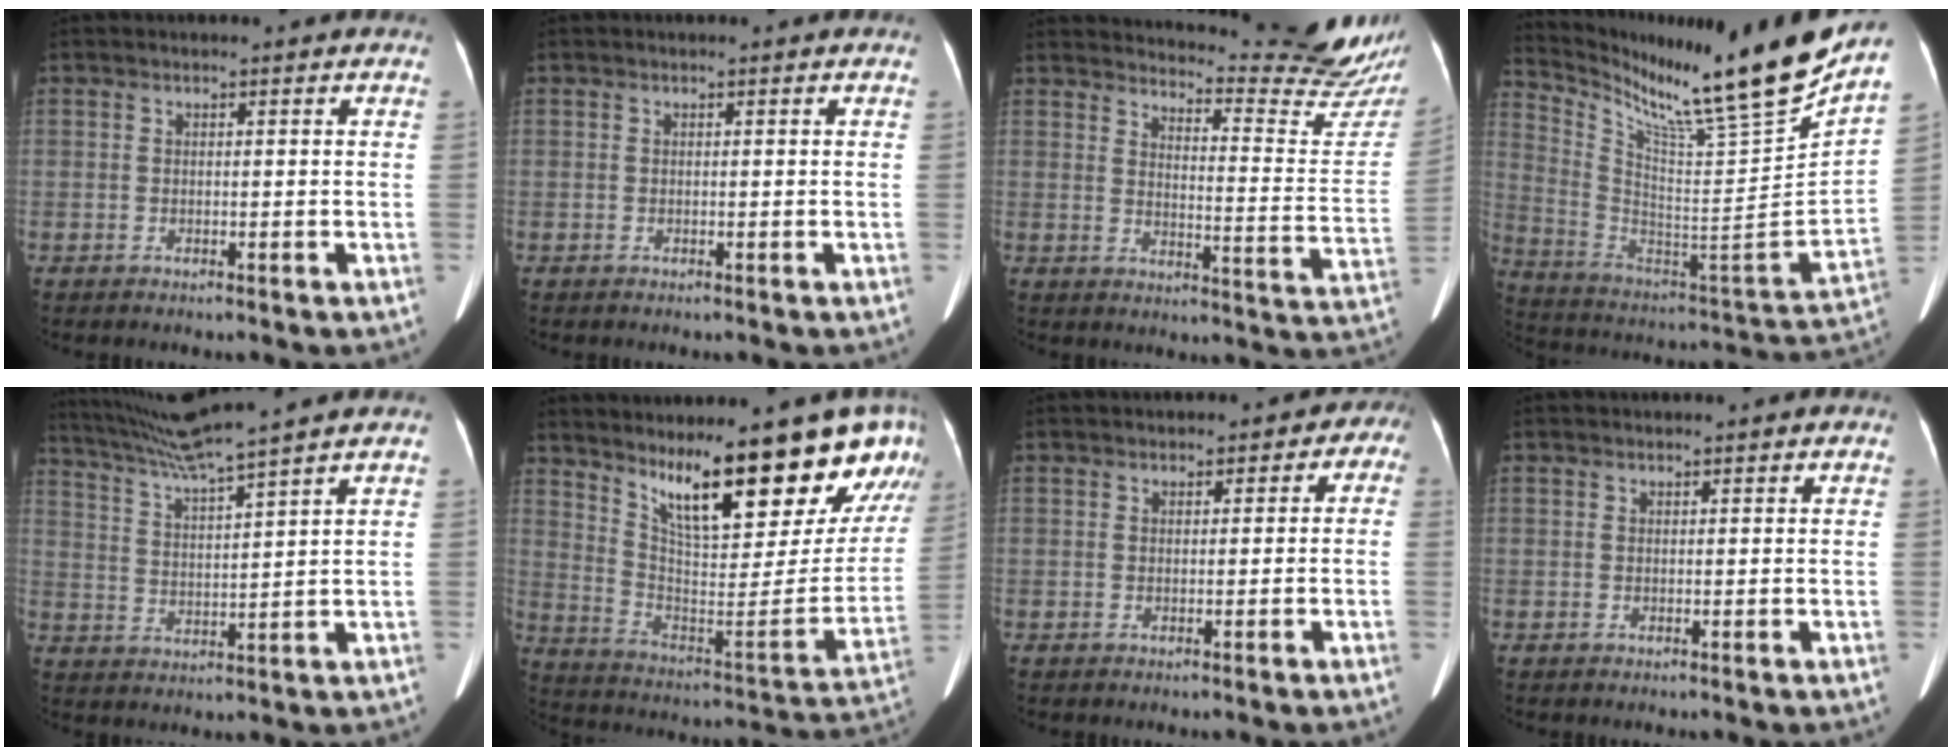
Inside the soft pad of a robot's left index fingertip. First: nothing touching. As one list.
[{"total": 0.0}, {"total": 20.6, "force": [19.7, 0.2, 6.0], "torque": [-0.087, -0.141, 0.224]}, {"total": 27.1, "force": [22.0, -0.4, 15.8], "torque": [-0.281, -0.104, 0.335]}, {"total": 10.0, "force": [8.6, -2.8, 4.2], "torque": [-0.085, -0.011, 0.157]}, {"total": 23.2, "force": [17.5, 5.0, 14.4], "torque": [-0.205, -0.045, 0.253]}, {"total": 3.0, "force": [0.4, 2.1, 2.0], "torque": [-0.010, 0.002, -0.002]}, {"total": 1.0, "force": [0.8, 0.2, 0.6], "torque": [-0.002, 0.004, 0.009]}]